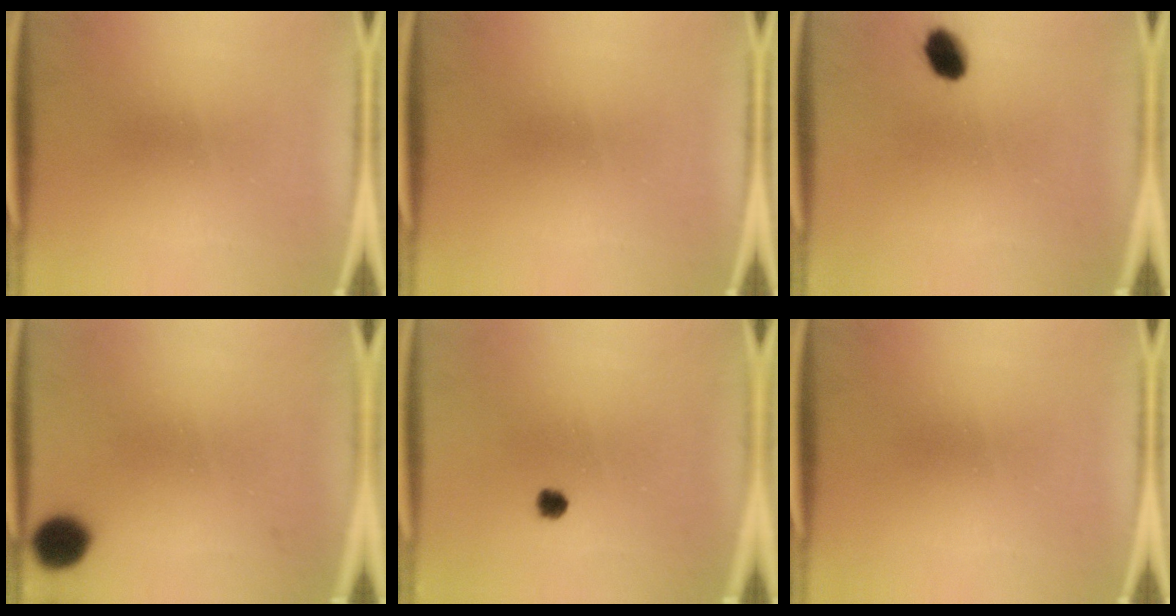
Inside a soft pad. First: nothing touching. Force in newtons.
{"total": 0.0}
{"total": 4.9}
{"total": 5.3}
{"total": 1.7}
{"total": 0.0}